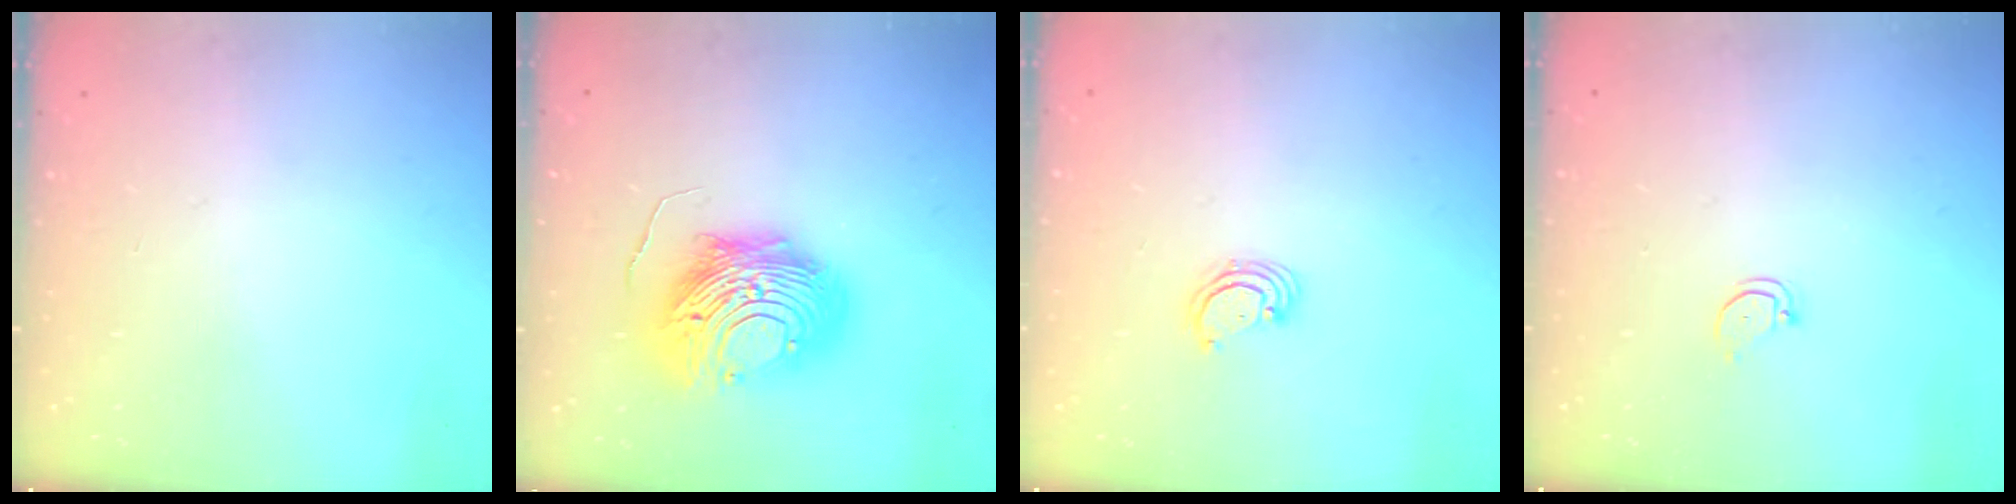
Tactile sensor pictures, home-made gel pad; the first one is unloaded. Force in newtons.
{"total": 15.7, "press": 15.6, "slide": 1.5}
{"total": 3.3, "press": 3.3, "slide": 0.3}
{"total": 2.4, "press": 2.4, "slide": 0.2}